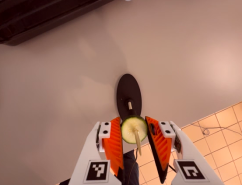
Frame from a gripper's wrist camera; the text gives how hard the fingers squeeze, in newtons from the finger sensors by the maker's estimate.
{"total": 8.4, "left": 8.1, "right": 8.7}